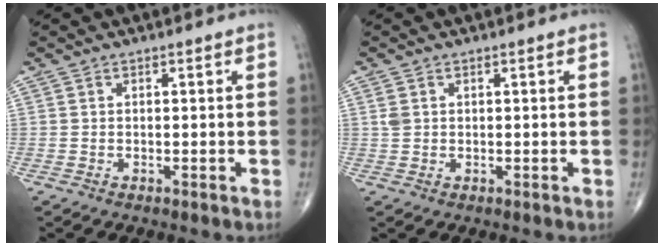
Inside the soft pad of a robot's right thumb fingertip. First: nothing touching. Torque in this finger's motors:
{"motor_torque": [-0.15, 0.05, 0.22, 0.15, 0.00]}